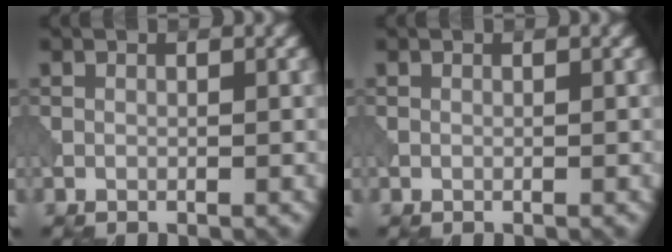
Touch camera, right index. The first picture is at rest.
{"total": 0.0}